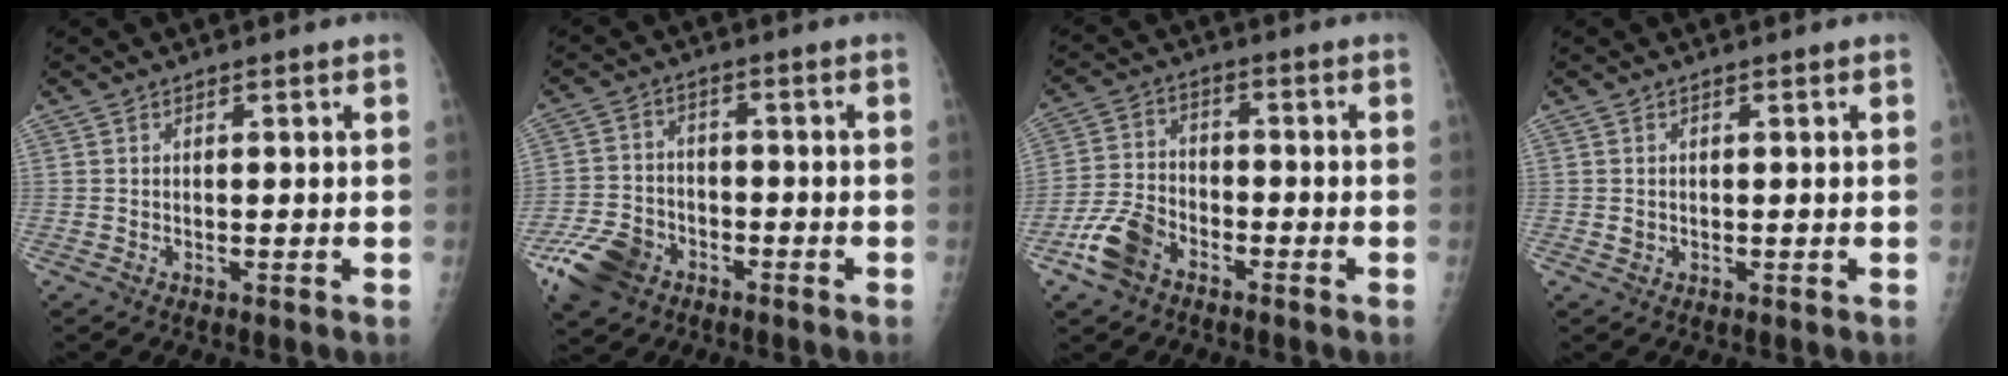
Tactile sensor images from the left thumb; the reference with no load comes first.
{"total": 9.6, "force": [-5.3, 6.9, 4.2], "torque": [-0.077, 0.022, -0.097]}
{"total": 8.7, "force": [-5.0, 5.5, 4.6], "torque": [-0.092, 0.021, -0.098]}
{"total": 0.8, "force": [0.0, 0.7, 0.3], "torque": [-0.003, 0.001, 0.002]}